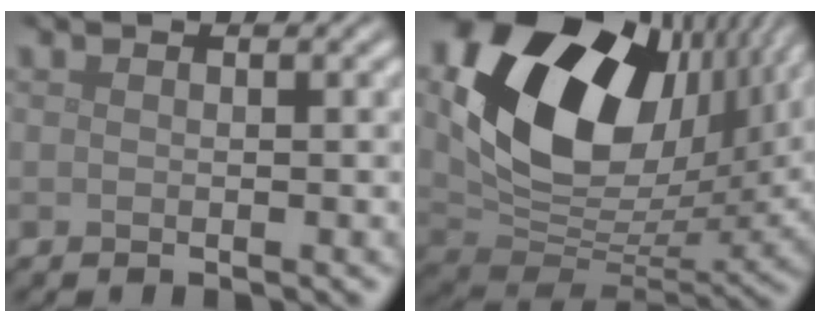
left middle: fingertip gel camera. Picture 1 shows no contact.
{"total": 16.6, "force": [6.2, 10.8, 11.0], "torque": [-0.215, 0.015, 0.115]}